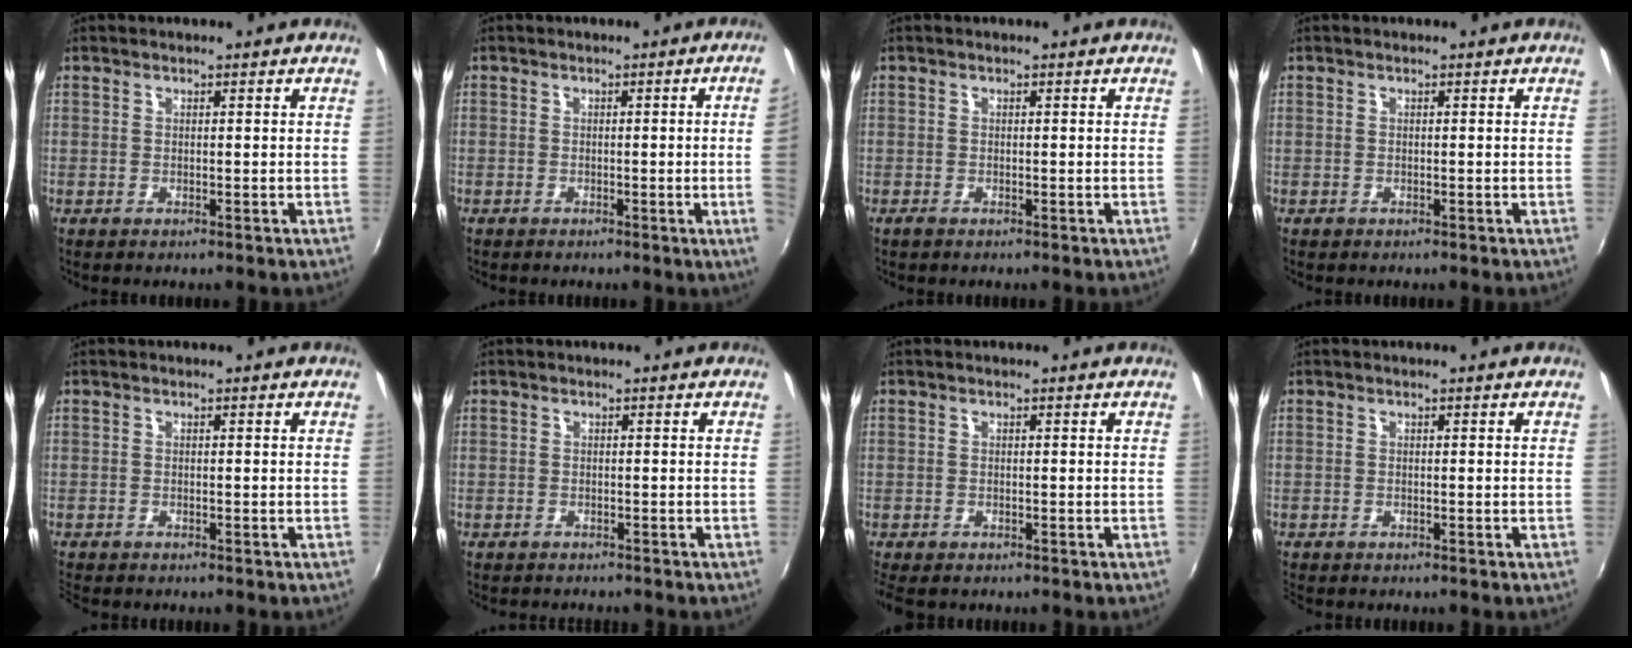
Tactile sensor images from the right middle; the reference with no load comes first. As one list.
[{"total": 4.1, "force": [0.0, -2.0, 3.6], "torque": [-0.061, -0.014, 0.004]}, {"total": 0.7, "force": [-0.6, 0.1, 0.4], "torque": [-0.008, -0.001, -0.010]}, {"total": 0.5, "force": [-0.4, 0.2, 0.1], "torque": [-0.004, -0.002, -0.005]}, {"total": 1.7, "force": [-1.6, 0.4, 0.4], "torque": [-0.011, -0.009, -0.027]}, {"total": 3.1, "force": [-2.9, 0.4, 1.0], "torque": [-0.030, -0.017, -0.042]}, {"total": 3.3, "force": [-2.5, 1.3, 1.6], "torque": [-0.036, -0.017, -0.038]}, {"total": 0.9, "force": [-0.8, 0.2, 0.2], "torque": [-0.005, -0.002, -0.014]}]